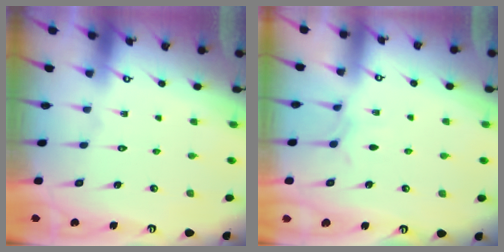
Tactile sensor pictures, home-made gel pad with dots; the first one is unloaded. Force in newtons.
{"total": 4.0, "press": 3.9, "slide": 0.7}